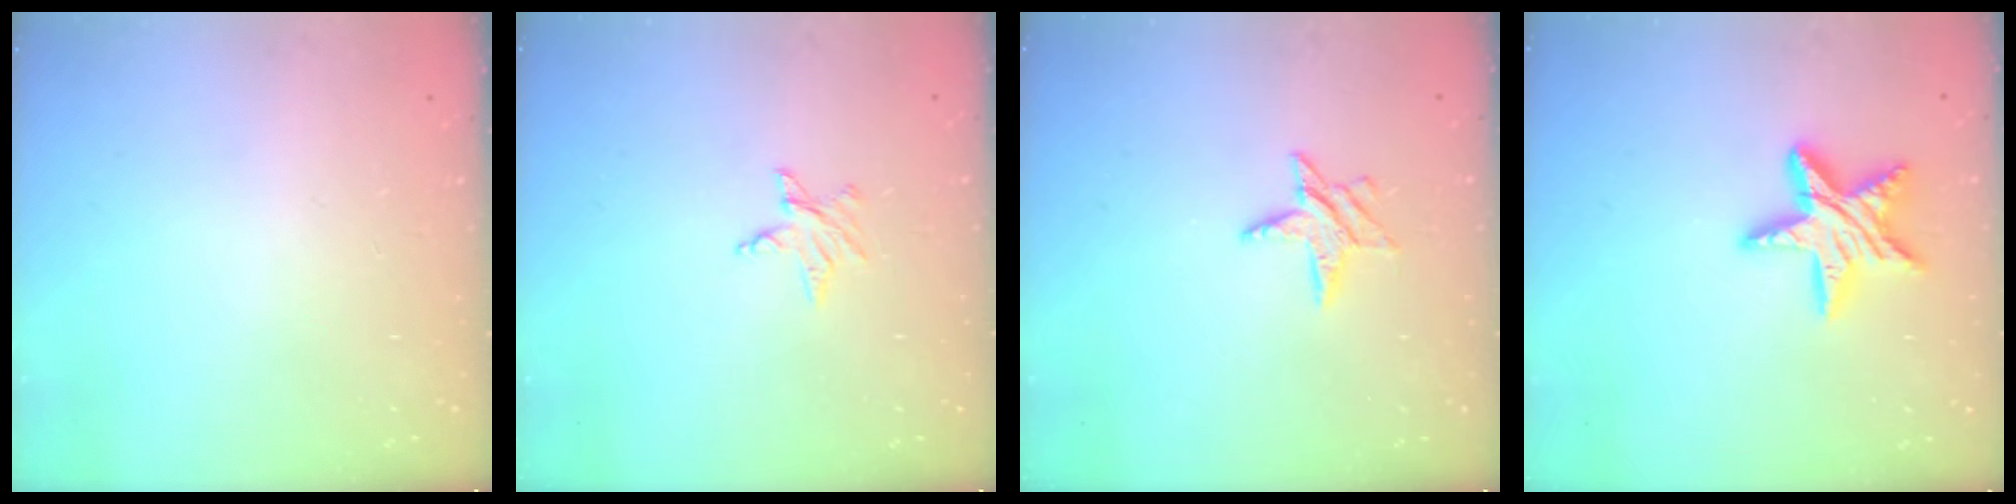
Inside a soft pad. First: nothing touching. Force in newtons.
{"total": 3.5, "press": 3.5, "slide": 0.4}
{"total": 6.5, "press": 6.5, "slide": 0.3}
{"total": 12.8, "press": 12.8, "slide": 0.7}